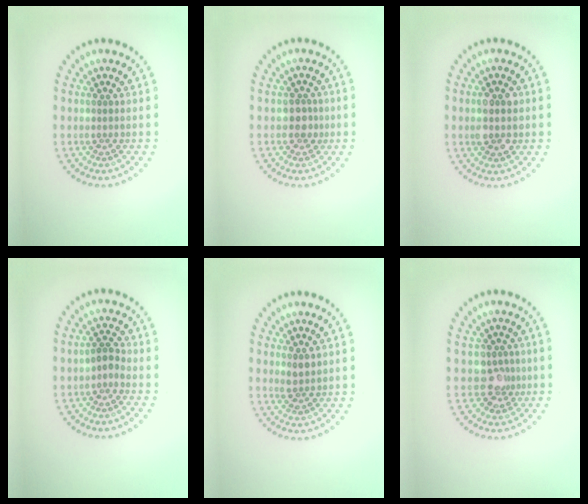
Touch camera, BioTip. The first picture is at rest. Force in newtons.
{"total": 1.6, "press": 1.4, "slide": 0.8}
{"total": 2.8, "press": 2.8, "slide": 0.2}
{"total": 1.3, "press": 1.1, "slide": 0.8}
{"total": 1.5, "press": 1.4, "slide": 0.4}
{"total": 2.1, "press": 1.5, "slide": 1.4}